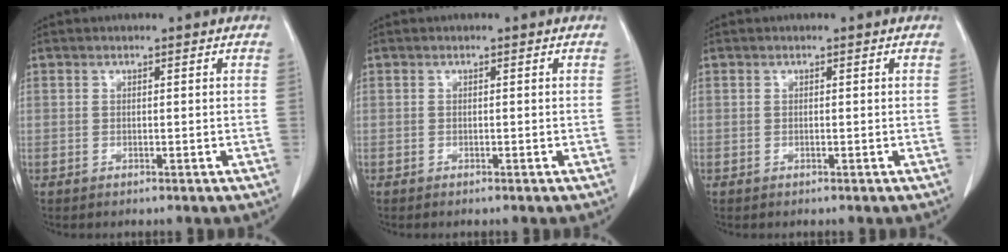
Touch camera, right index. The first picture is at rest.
{"total": 0.0}
{"total": 0.0}